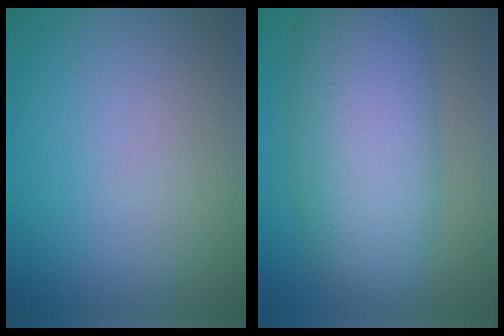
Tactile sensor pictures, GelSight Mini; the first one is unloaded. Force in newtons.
{"total": 9.9, "press": 9.9, "slide": 0.1}